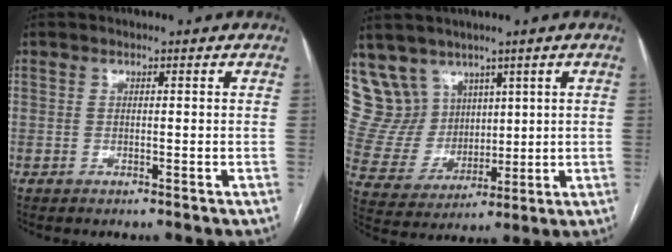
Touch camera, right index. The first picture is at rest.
{"total": 10.7, "force": [7.2, 7.8, 1.1], "torque": [-0.039, 0.042, 0.164]}